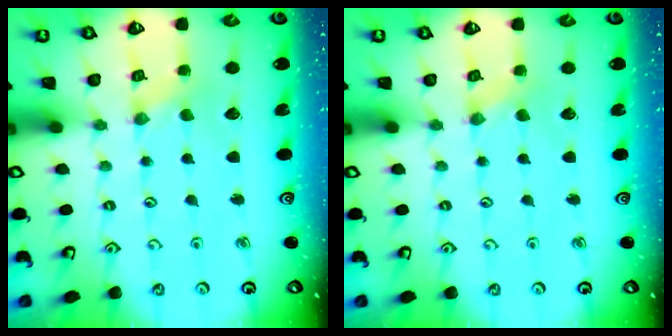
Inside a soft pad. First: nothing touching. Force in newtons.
{"total": 1.0, "press": 0.9, "slide": 0.2}